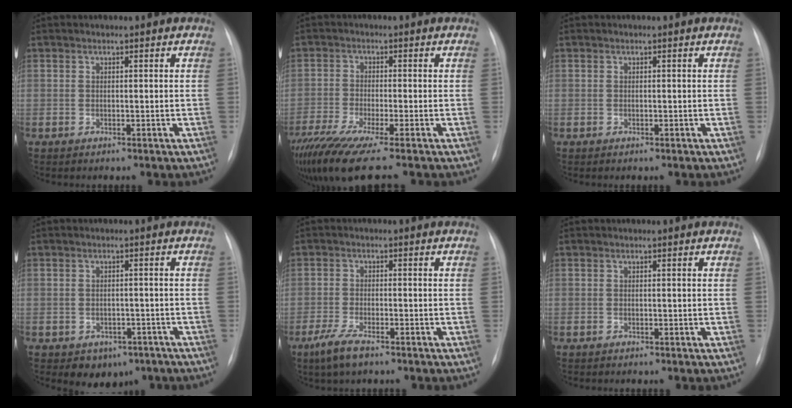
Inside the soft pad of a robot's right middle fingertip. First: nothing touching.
{"total": 10.9, "force": [-8.5, 0.0, 6.8], "torque": [-0.115, -0.029, -0.144]}
{"total": 0.0}
{"total": 5.1, "force": [-3.2, 3.5, 1.9], "torque": [-0.013, 0.009, -0.028]}
{"total": 4.6, "force": [-3.1, 0.9, 3.3], "torque": [-0.074, -0.011, -0.054]}
{"total": 0.0}